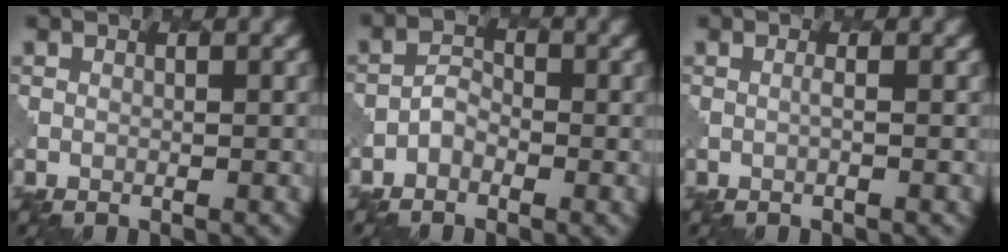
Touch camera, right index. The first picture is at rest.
{"total": 1.3, "force": [-0.7, 0.9, 0.4], "torque": [-0.007, 0.006, -0.016]}
{"total": 0.6, "force": [0.1, 0.1, 0.6], "torque": [-0.007, 0.000, 0.000]}